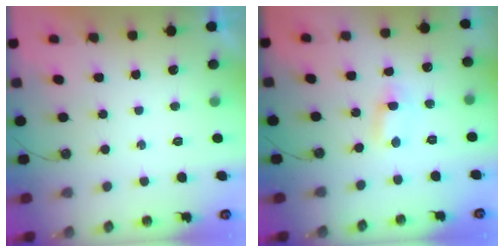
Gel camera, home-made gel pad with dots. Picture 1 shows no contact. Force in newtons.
{"total": 1.1, "press": 0.9, "slide": 0.7}